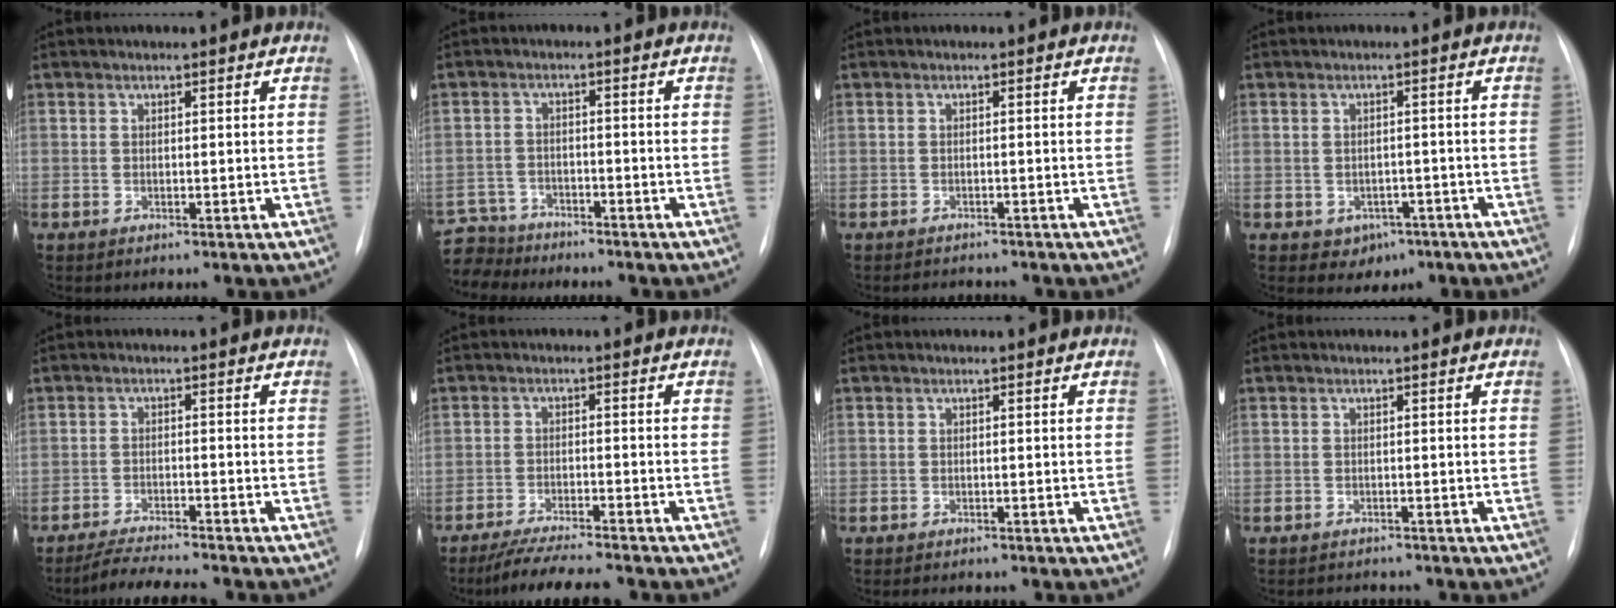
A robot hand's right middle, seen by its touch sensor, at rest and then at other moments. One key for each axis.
{"total": 7.0, "fx": -6.6, "fy": 2.4, "fz": -0.4, "tx": 0.006, "ty": 0.002, "tz": -0.122}
{"total": 2.2, "fx": -2.1, "fy": 0.8, "fz": 0.2, "tx": -0.003, "ty": -0.004, "tz": -0.027}
{"total": 3.8, "fx": -1.9, "fy": 3.0, "fz": 1.3, "tx": -0.008, "ty": 0.009, "tz": -0.011}
{"total": 6.5, "fx": -6.0, "fy": -0.2, "fz": 2.6, "tx": -0.048, "ty": -0.017, "tz": -0.100}
{"total": 8.8, "fx": -7.8, "fy": 0.2, "fz": 4.1, "tx": -0.066, "ty": -0.022, "tz": -0.126}
{"total": 1.6, "fx": -1.3, "fy": 0.8, "fz": 0.5, "tx": -0.007, "ty": -0.001, "tz": -0.014}
{"total": 1.9, "fx": -1.7, "fy": 0.8, "fz": -0.1, "tx": -0.001, "ty": -0.002, "tz": -0.024}